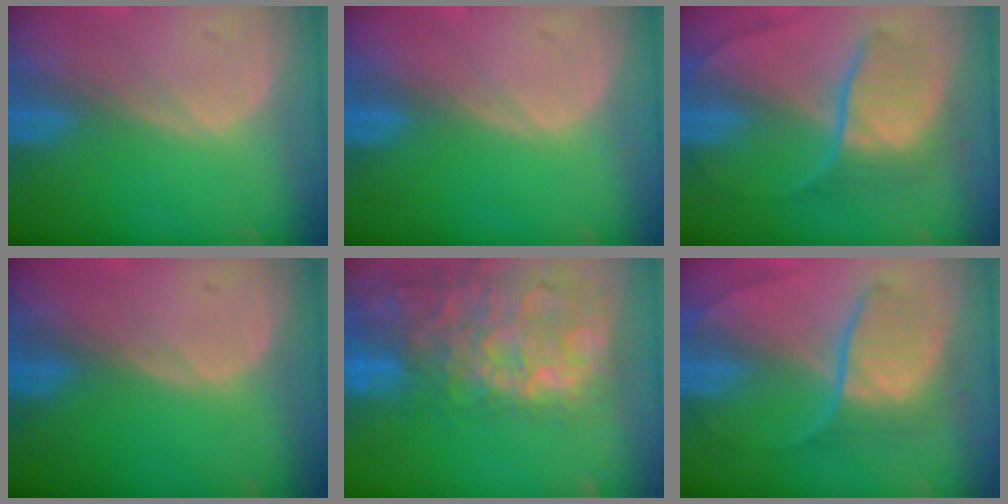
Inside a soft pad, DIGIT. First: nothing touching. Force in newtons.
{"total": 0.0}
{"total": 6.8, "press": 6.7, "slide": 1.2}
{"total": 0.0}
{"total": 15.0, "press": 12.2, "slide": 8.8}
{"total": 6.8, "press": 6.7, "slide": 1.2}